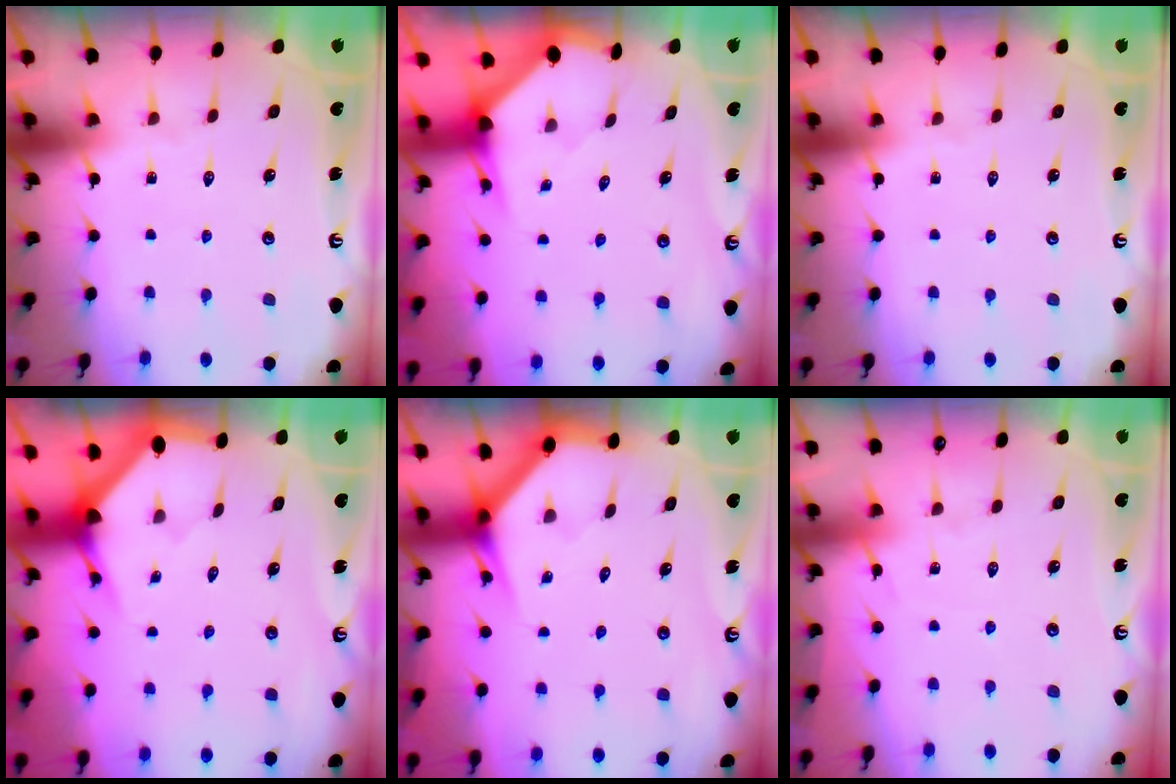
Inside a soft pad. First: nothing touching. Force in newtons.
{"total": 3.3, "press": 3.2, "slide": 0.3}
{"total": 0.0}
{"total": 3.5, "press": 3.5, "slide": 0.1}
{"total": 3.3, "press": 3.3, "slide": 0.2}
{"total": 4.4, "press": 4.4, "slide": 0.6}